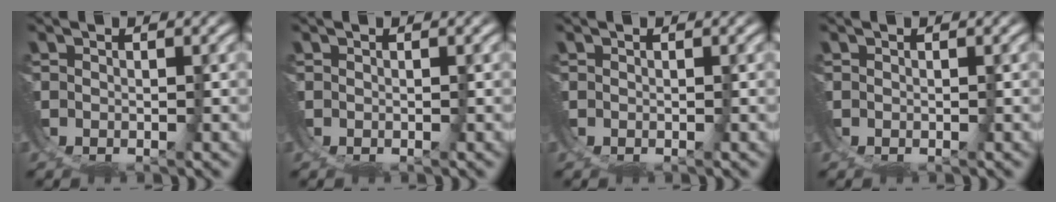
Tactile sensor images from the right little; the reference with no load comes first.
{"total": 0.0}
{"total": 0.0}
{"total": 0.0}